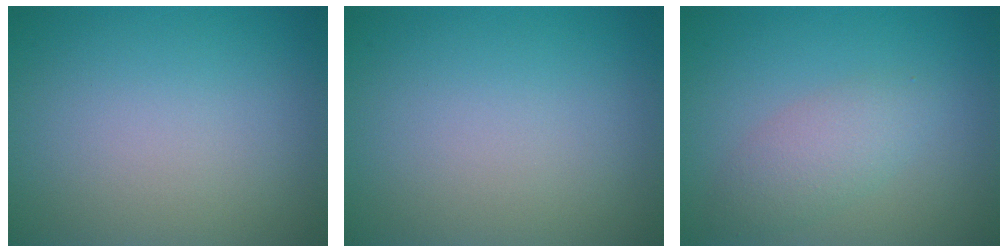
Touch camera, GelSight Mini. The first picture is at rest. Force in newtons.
{"total": 0.0}
{"total": 2.8, "press": 2.8, "slide": 0.1}